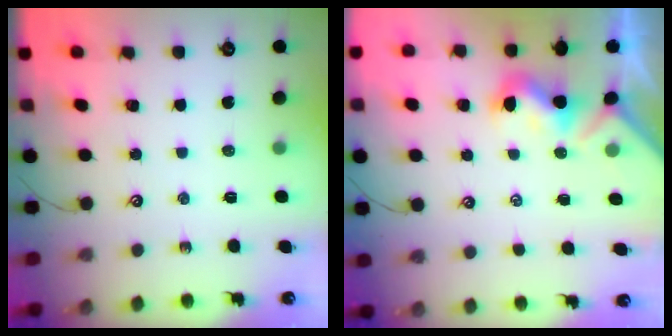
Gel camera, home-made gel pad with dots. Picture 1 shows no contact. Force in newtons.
{"total": 0.8, "press": 0.5, "slide": 0.6}